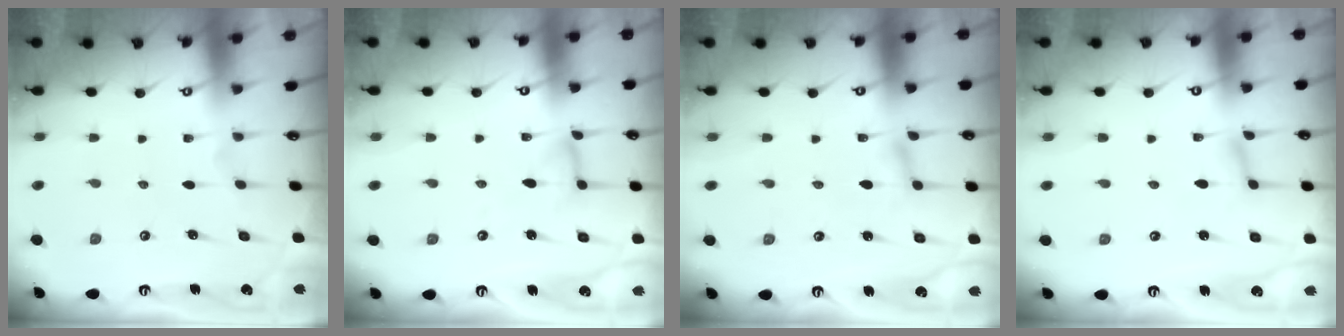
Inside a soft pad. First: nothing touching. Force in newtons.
{"total": 7.0, "press": 7.0, "slide": 0.5}
{"total": 2.0, "press": 2.0, "slide": 0.2}
{"total": 2.5, "press": 2.5, "slide": 0.4}